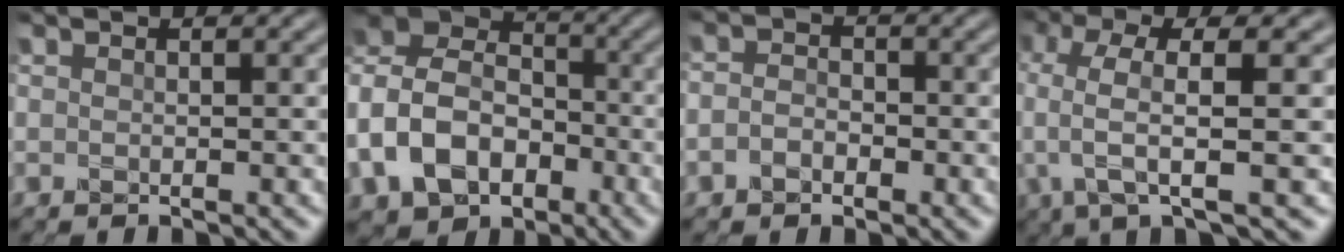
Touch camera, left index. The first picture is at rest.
{"total": 10.1, "force": [-3.8, 7.7, 5.3], "torque": [-0.122, 0.003, -0.083]}
{"total": 1.6, "force": [-0.8, 1.1, 0.7], "torque": [-0.018, 0.005, -0.020]}
{"total": 5.9, "force": [0.4, 1.4, 5.7], "torque": [-0.113, 0.004, 0.003]}